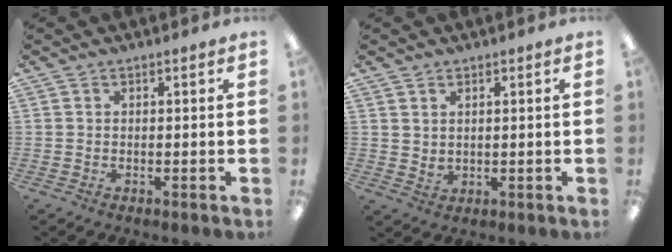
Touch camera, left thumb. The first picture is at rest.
{"total": 2.2, "force": [1.7, 1.4, 0.2], "torque": [0.002, -0.010, 0.031]}